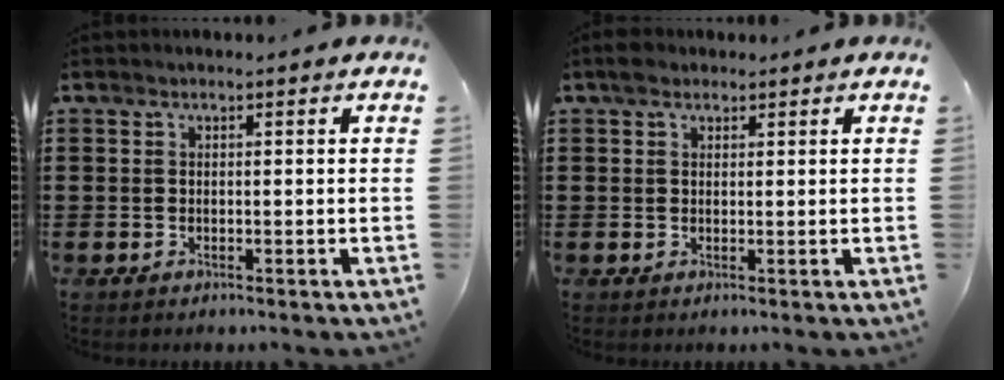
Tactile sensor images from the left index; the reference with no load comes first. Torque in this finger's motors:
{"motor_torque": [1.24, -0.02, 0.03, 0.05]}